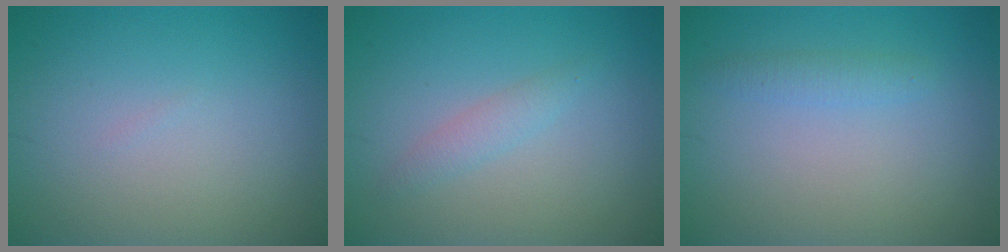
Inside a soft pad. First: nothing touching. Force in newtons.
{"total": 1.3, "press": 1.3, "slide": 0.0}
{"total": 1.3, "press": 1.3, "slide": 0.0}